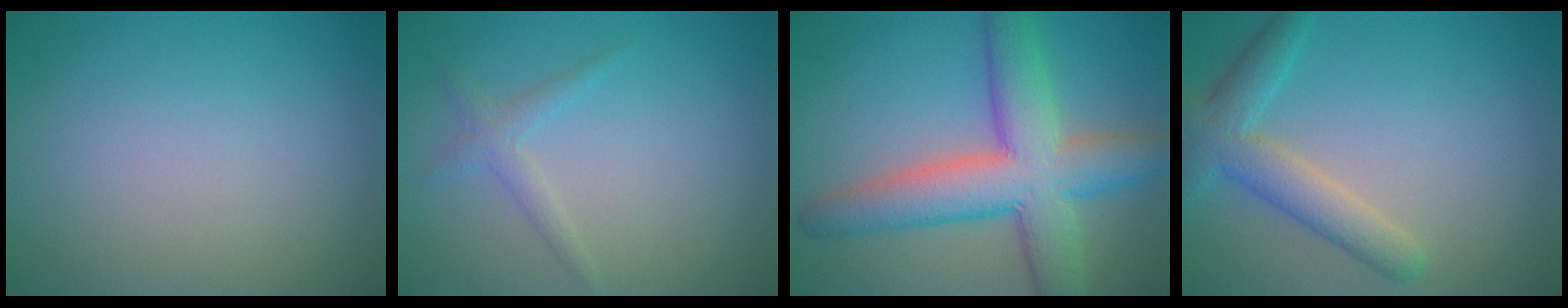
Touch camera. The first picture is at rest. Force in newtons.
{"total": 1.5, "press": 1.5, "slide": 0.1}
{"total": 9.0, "press": 9.0, "slide": 0.6}
{"total": 4.2, "press": 4.2, "slide": 0.2}